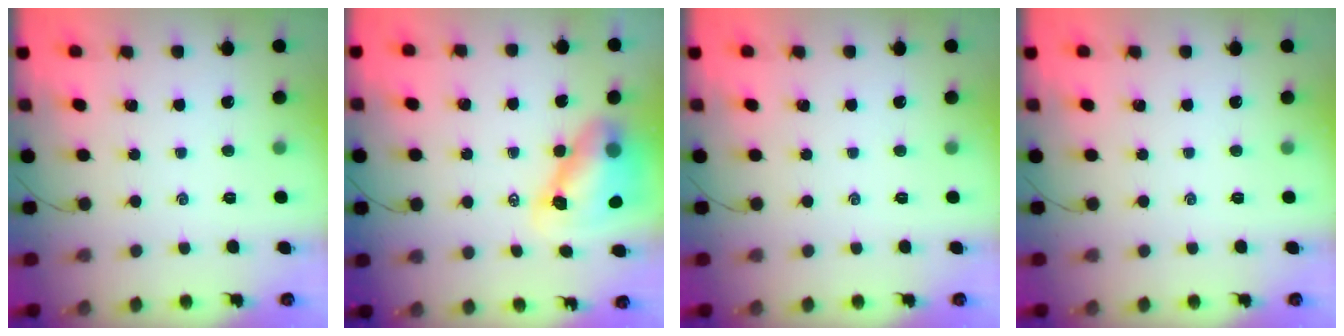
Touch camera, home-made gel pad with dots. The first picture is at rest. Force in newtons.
{"total": 9.0, "press": 8.6, "slide": 2.4}
{"total": 0.0}
{"total": 0.0}